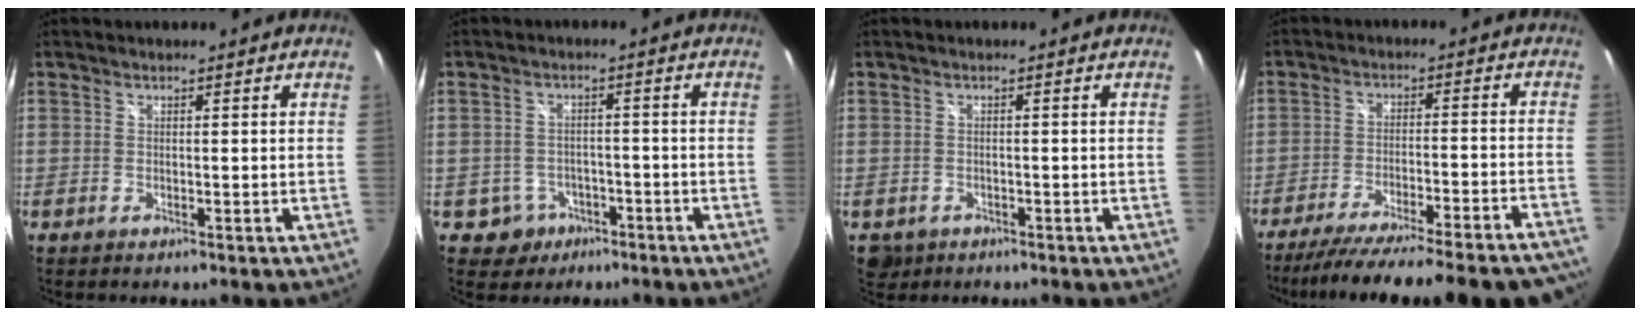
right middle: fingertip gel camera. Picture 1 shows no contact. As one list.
[{"total": 5.1, "force": [-2.7, 4.2, 0.7], "torque": [-0.029, 0.011, -0.031]}, {"total": 3.5, "force": [-1.3, 2.9, 1.3], "torque": [-0.033, -0.007, -0.015]}, {"total": 26.9, "force": [-24.2, 2.6, 11.4], "torque": [-0.188, -0.053, -0.331]}]